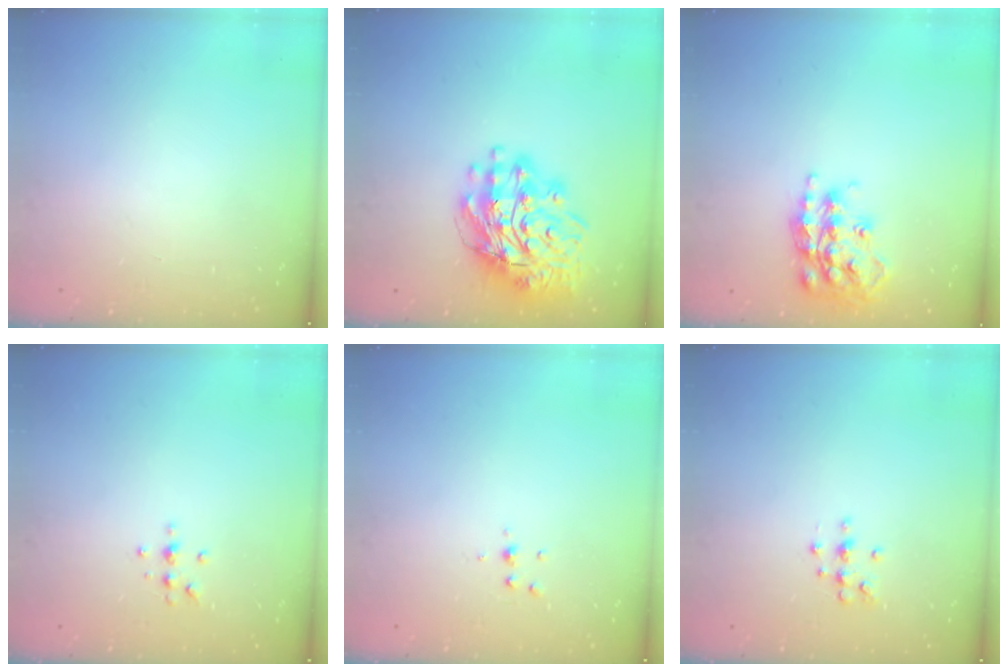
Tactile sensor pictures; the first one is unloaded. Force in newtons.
{"total": 18.5, "press": 18.3, "slide": 3.0}
{"total": 17.0, "press": 16.9, "slide": 1.2}
{"total": 4.0, "press": 3.8, "slide": 1.2}
{"total": 3.8, "press": 3.8, "slide": 0.4}
{"total": 7.3, "press": 7.2, "slide": 1.2}